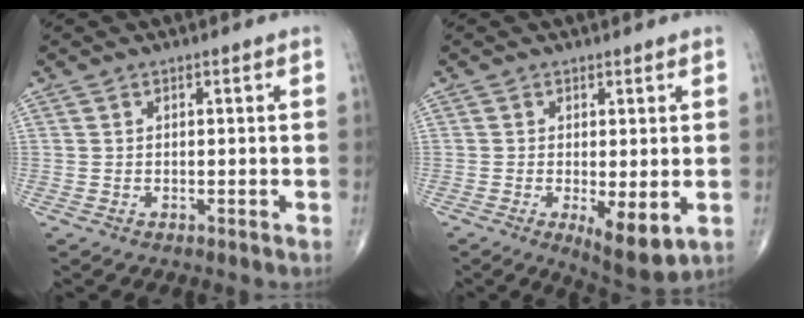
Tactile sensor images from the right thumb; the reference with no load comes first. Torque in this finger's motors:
{"motor_torque": [-0.50, 0.49, -0.02, -0.14, 0.04]}